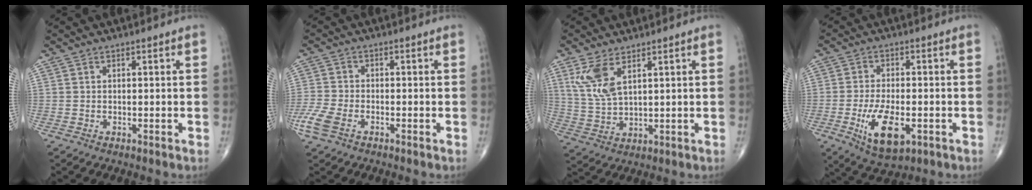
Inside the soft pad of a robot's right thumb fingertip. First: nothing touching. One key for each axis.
{"total": 5.5, "fx": -2.9, "fy": 2.9, "fz": 3.7, "tx": -0.103, "ty": 0.005, "tz": -0.061}
{"total": 7.5, "fx": 3.7, "fy": 3.0, "fz": 5.7, "tx": -0.123, "ty": -0.013, "tz": 0.088}
{"total": 10.5, "fx": -3.3, "fy": 4.7, "fz": 8.7, "tx": -0.153, "ty": -0.003, "tz": -0.050}